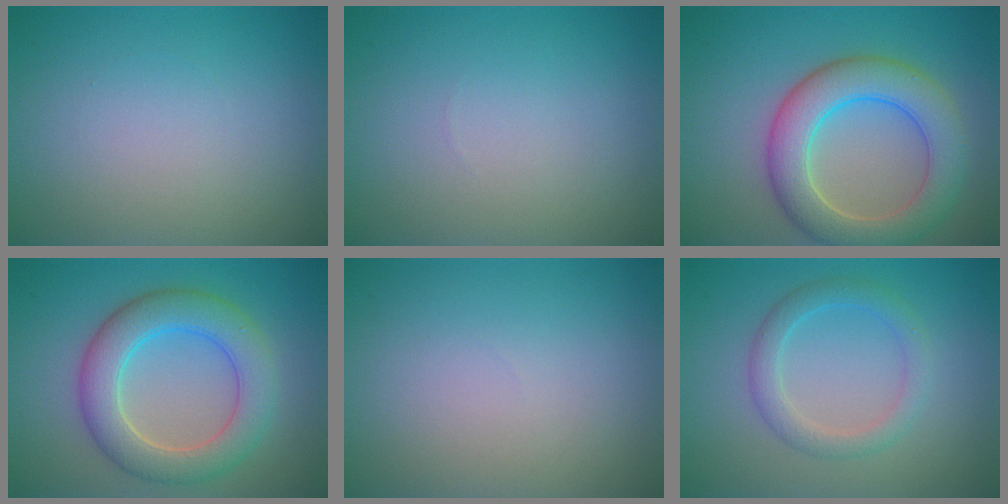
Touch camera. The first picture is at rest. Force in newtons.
{"total": 0.0}
{"total": 6.9, "press": 6.9, "slide": 0.5}
{"total": 6.3, "press": 6.3, "slide": 0.5}
{"total": 0.0}
{"total": 2.7, "press": 2.6, "slide": 0.1}